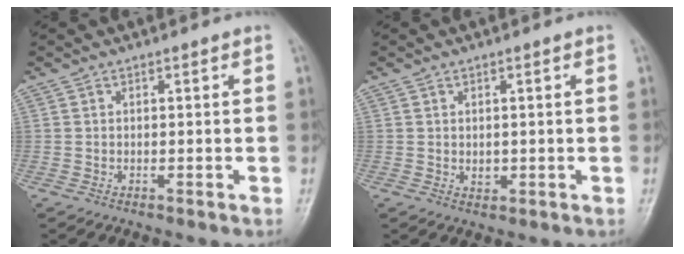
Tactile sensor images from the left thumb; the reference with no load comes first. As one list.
[{"total": 1.8, "force": [0.1, 1.4, 1.2], "torque": [-0.013, -0.002, 0.005]}]